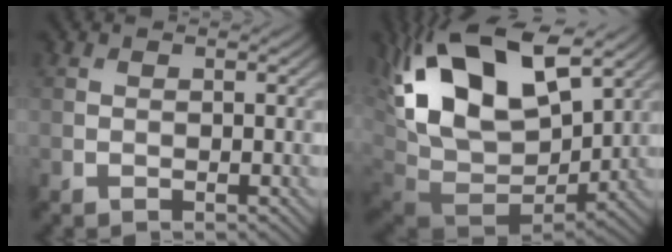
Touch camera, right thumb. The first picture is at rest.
{"total": 20.7, "force": [6.7, 12.1, 15.5], "torque": [-0.315, 0.021, 0.148]}